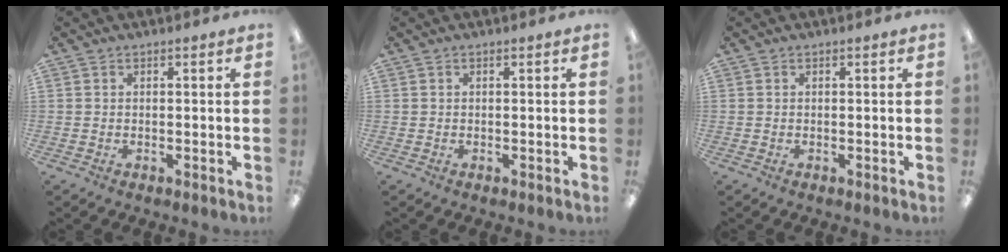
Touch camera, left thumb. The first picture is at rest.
{"total": 0.0}
{"total": 0.0}